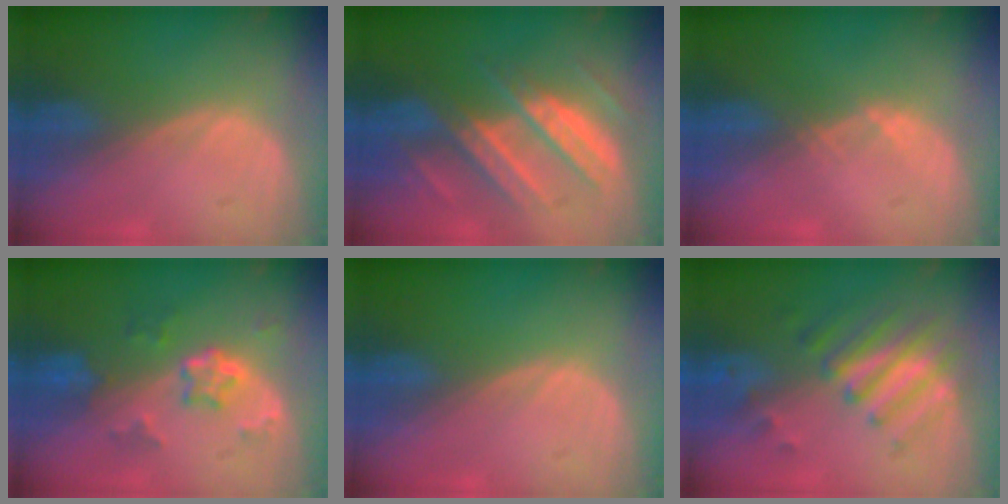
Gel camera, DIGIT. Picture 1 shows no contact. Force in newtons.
{"total": 9.3, "press": 9.2, "slide": 0.8}
{"total": 1.0, "press": 0.8, "slide": 0.5}
{"total": 5.9, "press": 5.3, "slide": 2.6}
{"total": 0.0}
{"total": 8.0, "press": 7.2, "slide": 3.6}